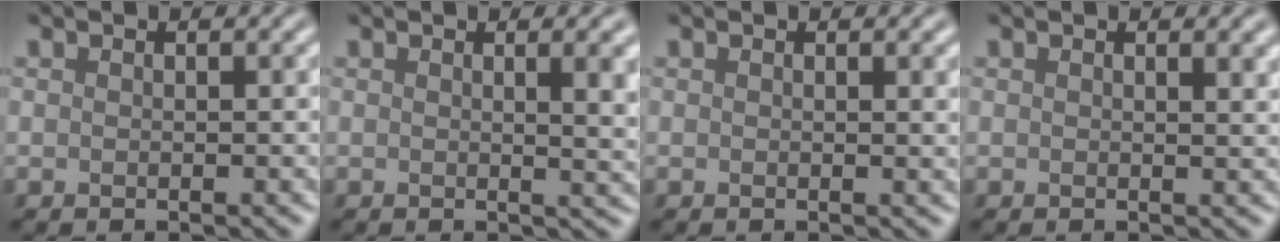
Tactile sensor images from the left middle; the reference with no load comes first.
{"total": 3.5, "force": [0.8, 1.1, 3.2], "torque": [-0.031, 0.000, 0.011]}
{"total": 0.8, "force": [0.3, 0.1, 0.8], "torque": [-0.009, -0.001, 0.007]}
{"total": 1.0, "force": [0.7, 0.2, 0.8], "torque": [-0.008, -0.001, 0.012]}